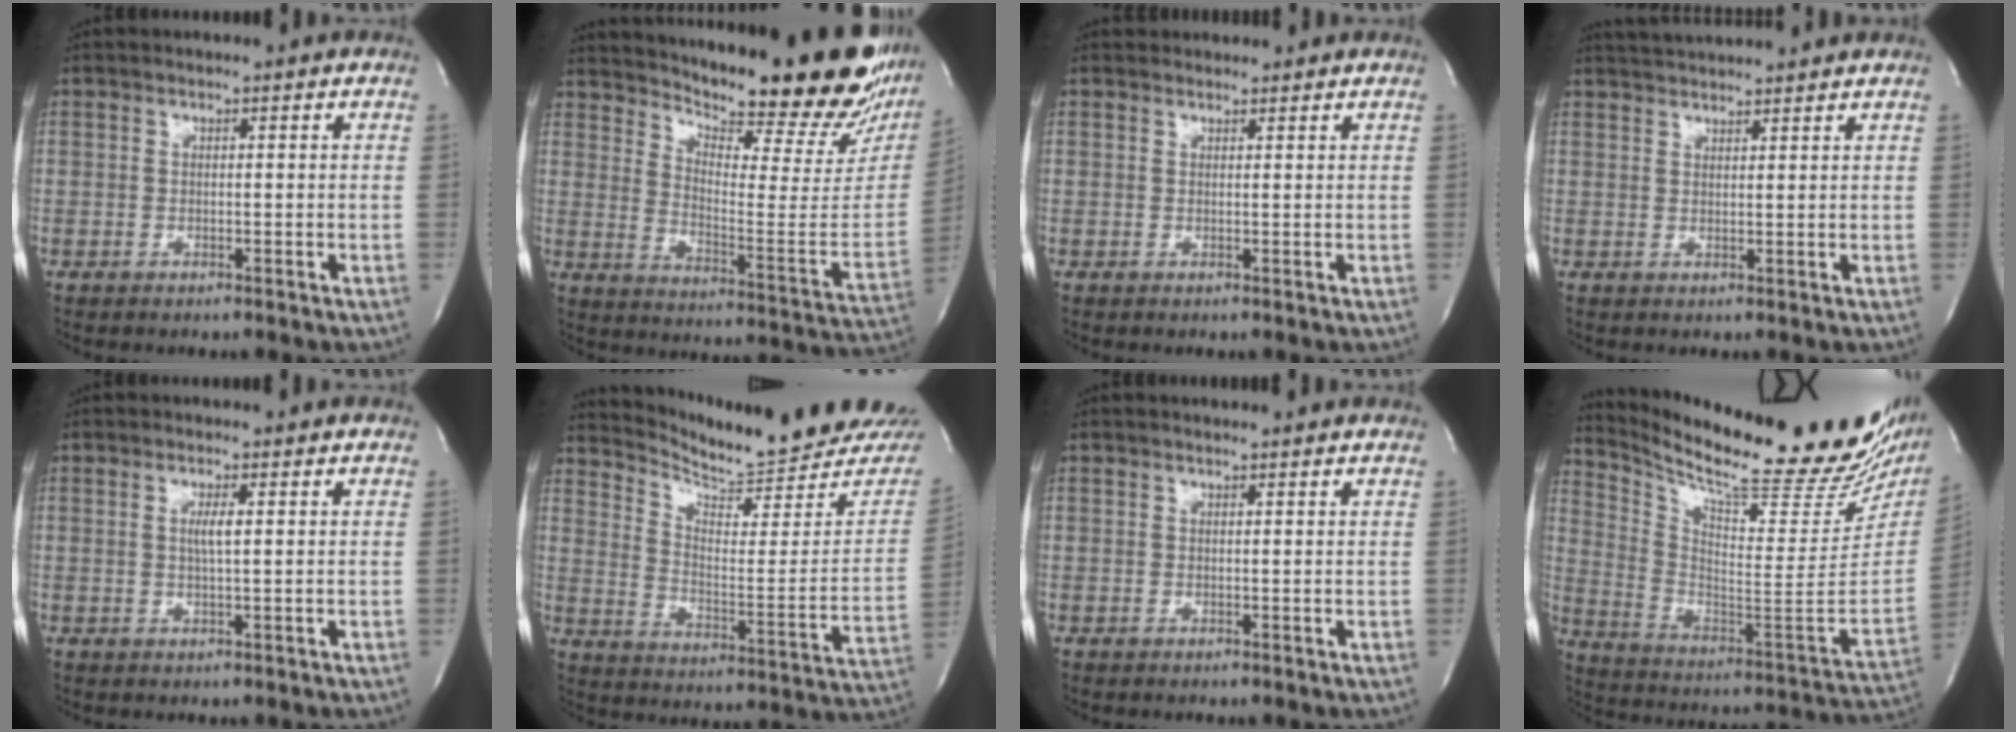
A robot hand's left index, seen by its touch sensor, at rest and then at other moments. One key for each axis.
{"total": 27.9, "fx": 24.2, "fy": 5.4, "fz": 12.6, "tx": -0.207, "ty": -0.100, "tz": 0.304}
{"total": 2.8, "fx": 2.6, "fy": 0.8, "fz": 0.1, "tx": -0.001, "ty": 0.022, "tz": 0.036}
{"total": 6.6, "fx": 6.4, "fy": 0.0, "fz": 1.6, "tx": -0.034, "ty": 0.034, "tz": 0.096}
{"total": 2.0, "fx": 0.4, "fy": -0.1, "fz": 1.9, "tx": -0.042, "ty": -0.001, "tz": 0.008}
{"total": 20.2, "fx": 19.4, "fy": 1.2, "fz": 5.7, "tx": -0.092, "ty": -0.104, "tz": 0.259}
{"total": 1.3, "fx": 1.3, "fy": -0.1, "fz": 0.4, "tx": -0.010, "ty": 0.006, "tz": 0.019}
{"total": 28.0, "fx": 23.6, "fy": 4.3, "fz": 14.5, "tx": -0.242, "ty": -0.071, "tz": 0.331}